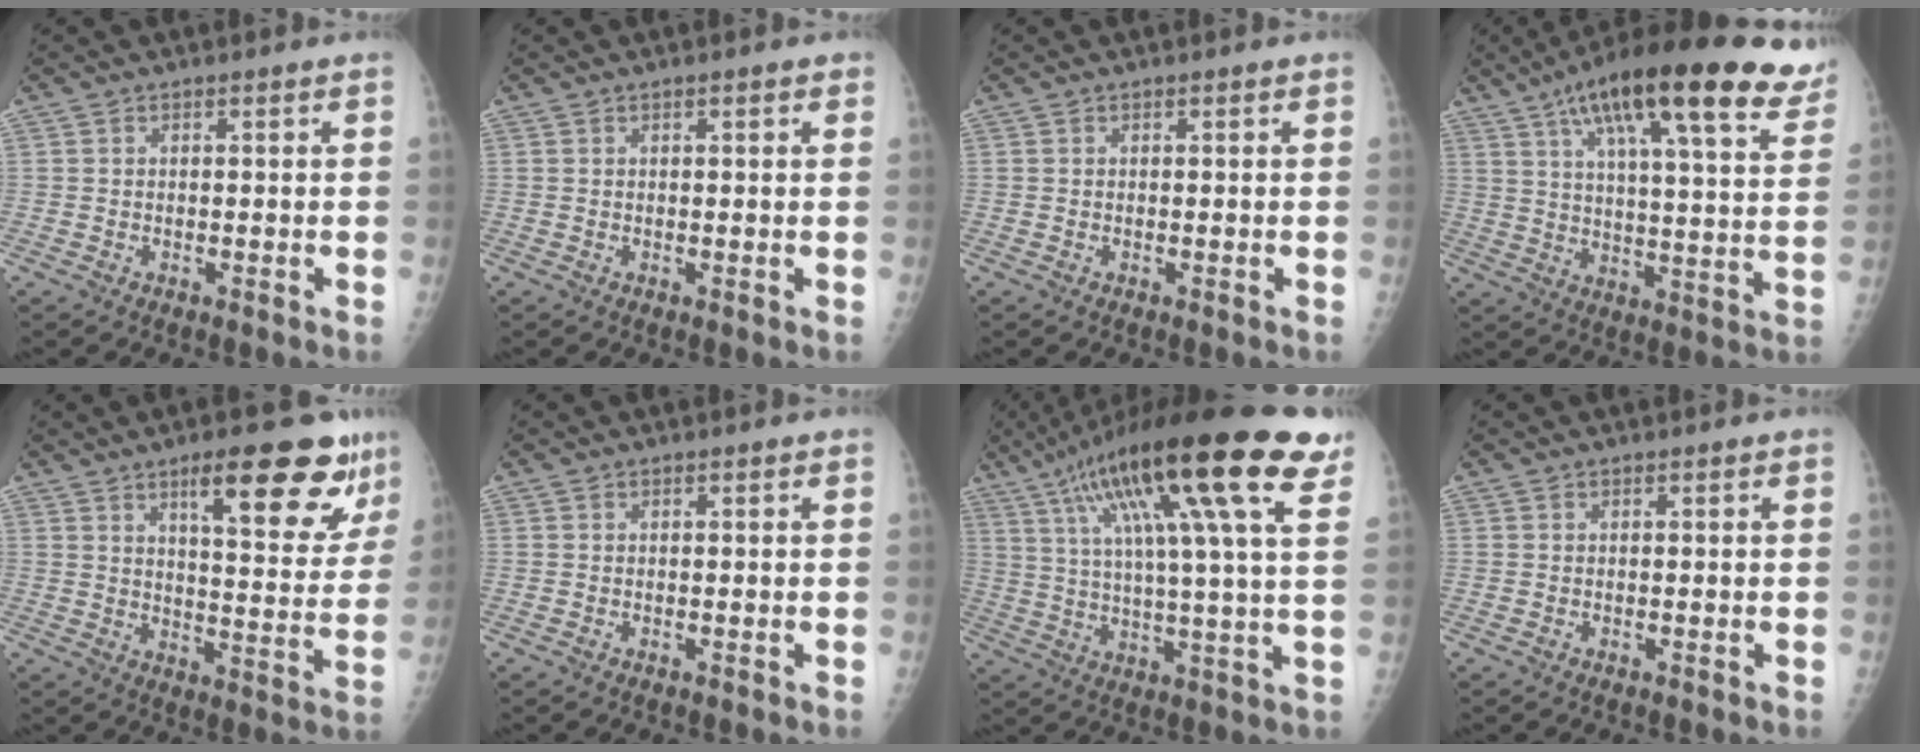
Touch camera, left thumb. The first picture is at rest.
{"total": 1.3, "force": [0.7, 0.4, 1.0], "torque": [-0.013, 0.001, 0.007]}
{"total": 0.0}
{"total": 27.5, "force": [17.0, 6.8, 20.5], "torque": [-0.291, -0.020, 0.242]}
{"total": 18.1, "force": [10.8, 5.0, 13.7], "torque": [-0.148, -0.050, 0.153]}
{"total": 0.0}
{"total": 27.6, "force": [14.3, 4.9, 23.1], "torque": [-0.375, -0.003, 0.222]}
{"total": 0.0}